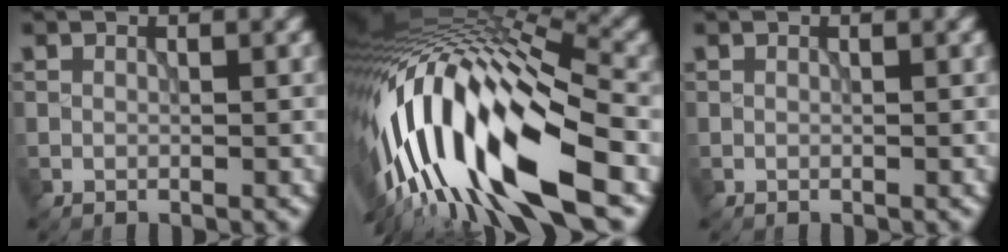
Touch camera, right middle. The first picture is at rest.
{"total": 16.1, "force": [-4.9, 5.1, 14.5], "torque": [-0.272, 0.021, -0.088]}
{"total": 0.0}